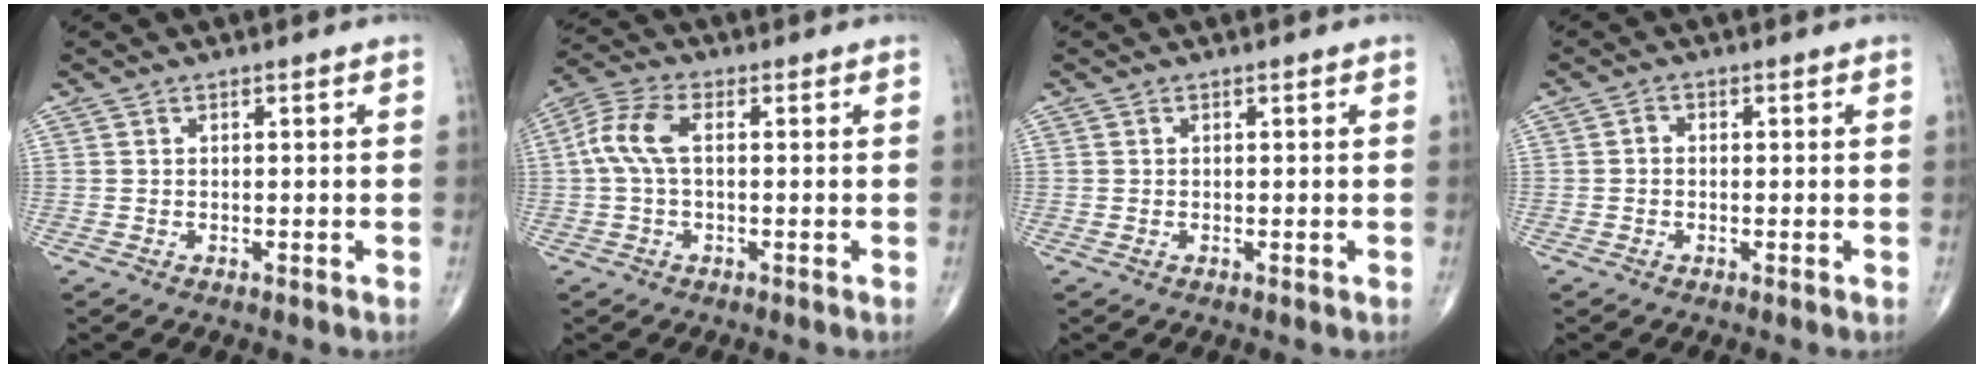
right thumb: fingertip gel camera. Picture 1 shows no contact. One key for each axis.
{"total": 7.2, "fx": 0.5, "fy": 3.7, "fz": 6.2, "tx": -0.150, "ty": 0.024, "tz": 0.006}
{"total": 0.0}
{"total": 1.3, "fx": -0.1, "fy": 1.0, "fz": 0.8, "tx": -0.005, "ty": 0.004, "tz": -0.006}